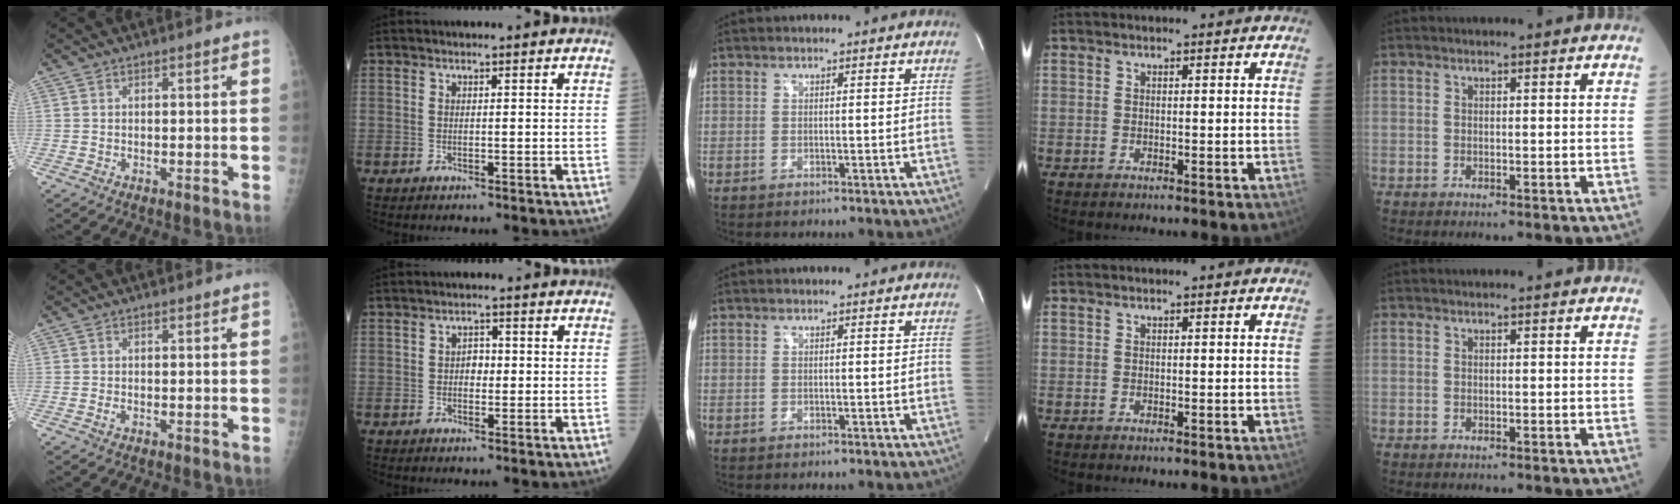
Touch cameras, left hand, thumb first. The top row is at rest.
{"thumb": {"total": 0.7, "force": [-0.2, 0.4, 0.5], "torque": [-0.008, -0.001, -0.004]}, "index": {"total": 2.1, "force": [-0.1, 1.5, 1.5], "torque": [-0.026, 0.005, -0.001]}}